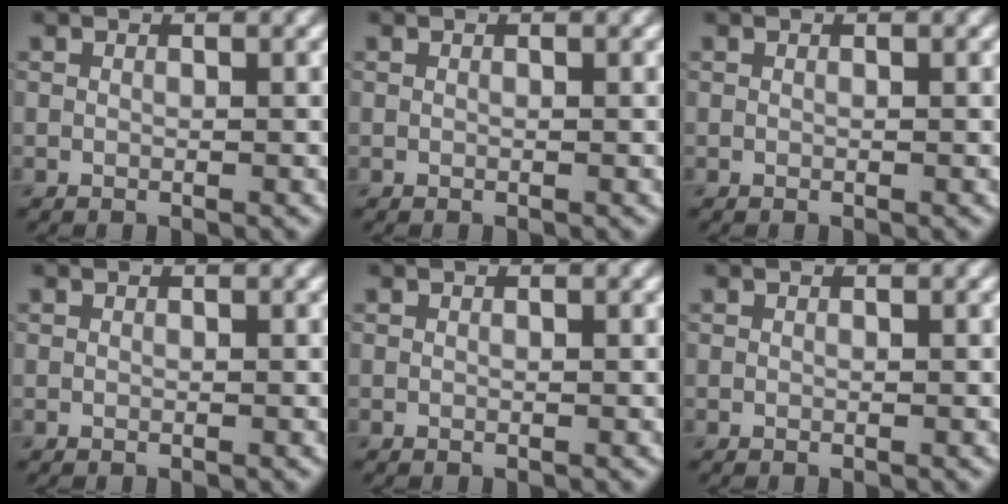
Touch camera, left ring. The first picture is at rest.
{"total": 0.0}
{"total": 0.0}
{"total": 0.0}
{"total": 0.0}
{"total": 0.0}